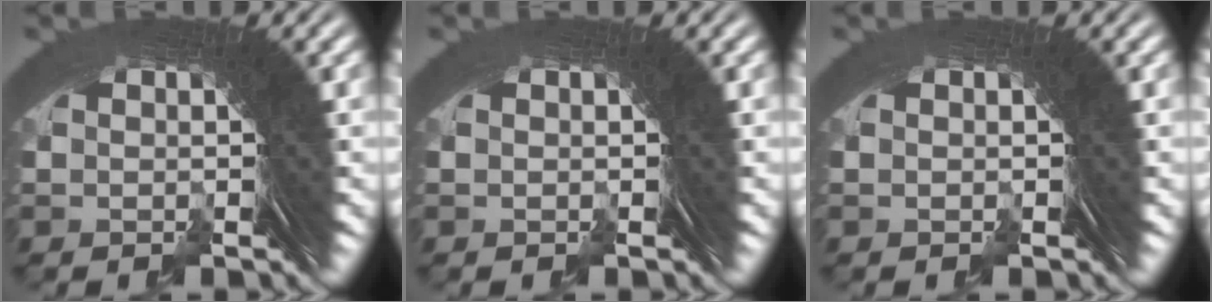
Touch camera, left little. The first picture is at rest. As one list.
[{"total": 0.0}, {"total": 0.0}]